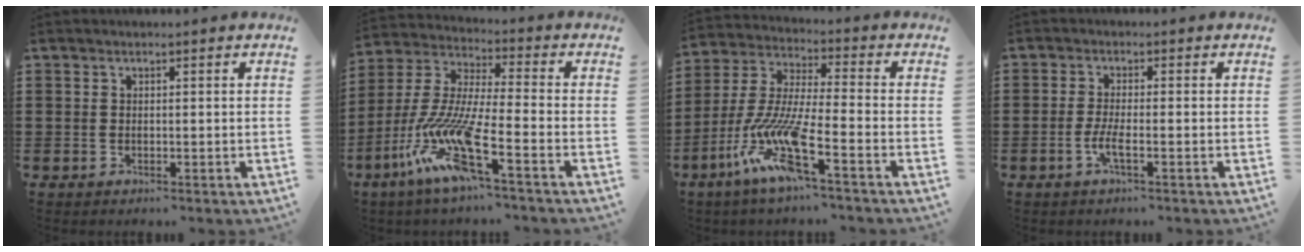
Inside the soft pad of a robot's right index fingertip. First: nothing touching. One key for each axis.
{"total": 12.6, "fx": -7.6, "fy": 1.3, "fz": 9.9, "tx": -0.239, "ty": -0.028, "tz": -0.158}
{"total": 11.7, "fx": -7.2, "fy": 1.3, "fz": 9.1, "tx": -0.220, "ty": -0.026, "tz": -0.150}
{"total": 3.3, "fx": -1.4, "fy": 0.2, "fz": 2.9, "tx": -0.065, "ty": -0.011, "tz": -0.029}